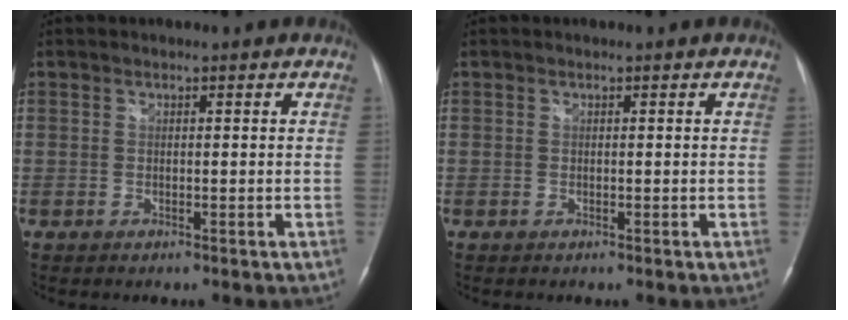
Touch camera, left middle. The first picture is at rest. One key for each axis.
{"total": 0.0}